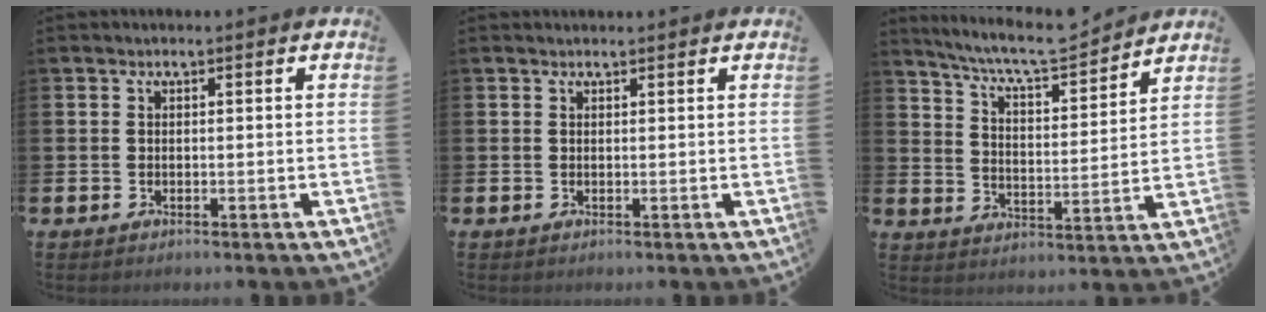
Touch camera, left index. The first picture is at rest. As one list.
[{"total": 0.6, "force": [0.6, 0.1, 0.0], "torque": [0.007, -0.004, 0.010]}, {"total": 8.0, "force": [7.5, 0.8, 2.5], "torque": [-0.072, -0.050, 0.130]}]